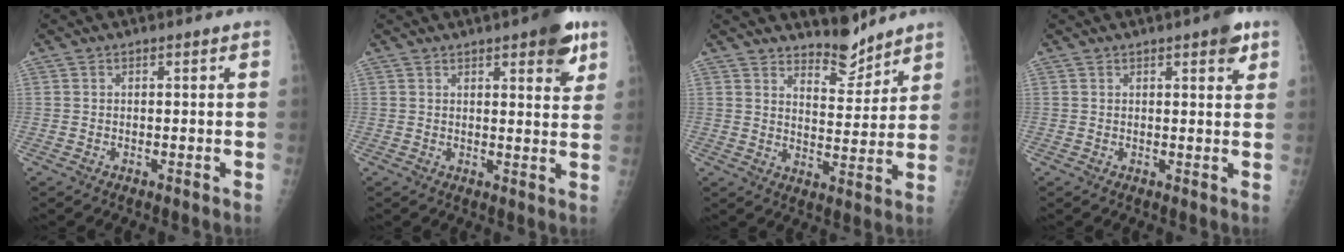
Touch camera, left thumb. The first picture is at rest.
{"total": 7.9, "force": [4.4, 2.5, 6.1], "torque": [-0.059, -0.018, 0.050]}
{"total": 6.8, "force": [6.4, 1.9, 1.5], "torque": [-0.002, -0.060, 0.110]}
{"total": 3.9, "force": [2.2, 1.2, 3.0], "torque": [-0.030, -0.008, 0.023]}